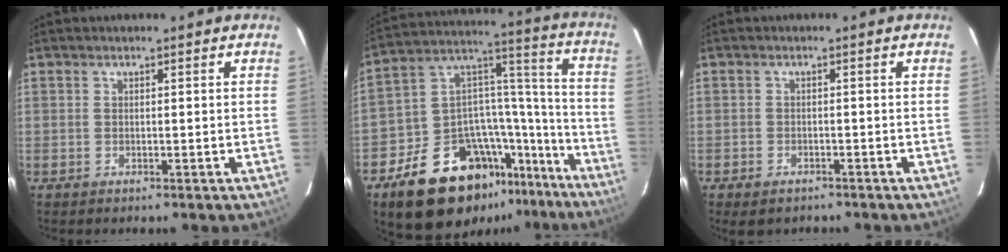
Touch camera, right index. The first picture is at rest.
{"total": 24.0, "force": [-17.0, 12.8, 11.2], "torque": [-0.186, 0.068, -0.240]}
{"total": 3.4, "force": [-2.4, 2.0, 1.4], "torque": [-0.033, -0.007, -0.035]}